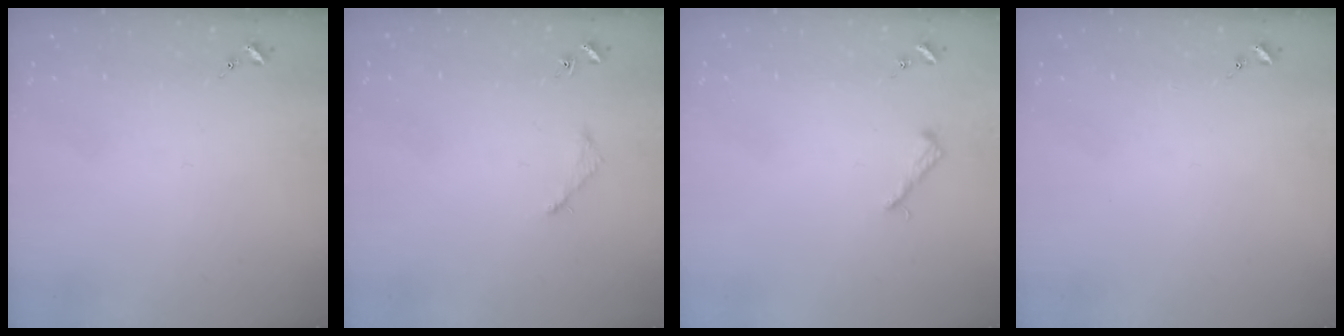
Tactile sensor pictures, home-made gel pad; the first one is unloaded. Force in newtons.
{"total": 3.0, "press": 3.0, "slide": 0.4}
{"total": 4.2, "press": 4.1, "slide": 0.6}
{"total": 0.0}